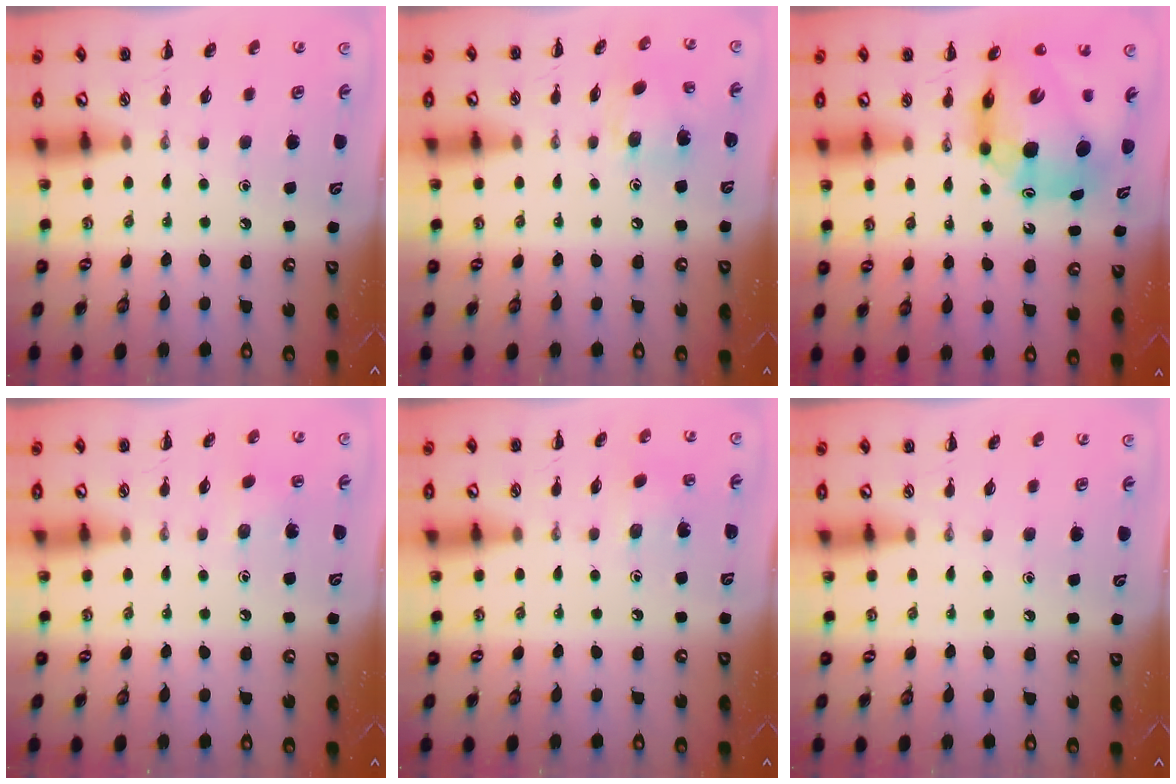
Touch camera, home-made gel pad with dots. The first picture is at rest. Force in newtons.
{"total": 8.6, "press": 8.6, "slide": 1.1}
{"total": 13.1, "press": 12.6, "slide": 3.8}
{"total": 6.0, "press": 5.8, "slide": 1.6}
{"total": 2.5, "press": 2.4, "slide": 0.7}
{"total": 0.0}